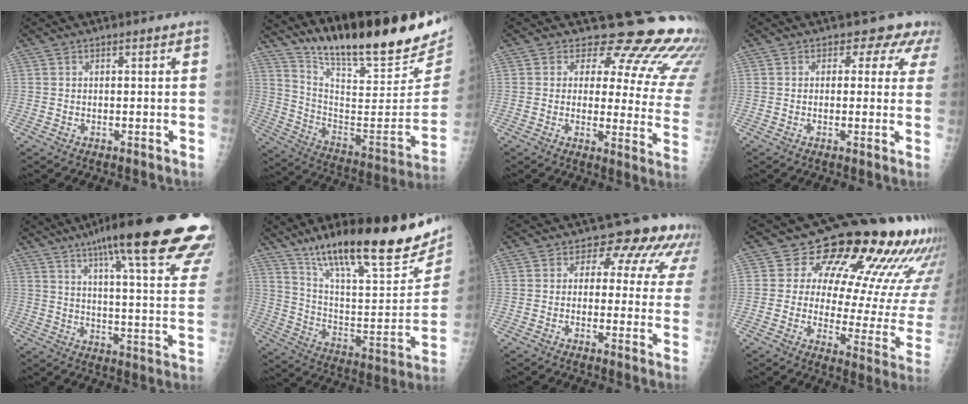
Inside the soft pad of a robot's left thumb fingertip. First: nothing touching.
{"total": 27.2, "force": [21.8, 5.4, 15.4], "torque": [-0.212, -0.122, 0.335]}
{"total": 20.0, "force": [15.1, 9.0, 9.6], "torque": [-0.075, -0.100, 0.150]}
{"total": 5.4, "force": [3.7, 3.8, 1.1], "torque": [0.027, -0.011, 0.019]}
{"total": 29.3, "force": [20.2, 4.4, 20.8], "torque": [-0.241, -0.065, 0.264]}
{"total": 28.2, "force": [18.9, 7.3, 19.6], "torque": [-0.267, -0.062, 0.307]}
{"total": 10.7, "force": [6.9, 6.5, 5.0], "torque": [-0.007, -0.020, 0.054]}
{"total": 21.8, "force": [14.1, 8.8, 14.1], "torque": [-0.135, -0.079, 0.169]}